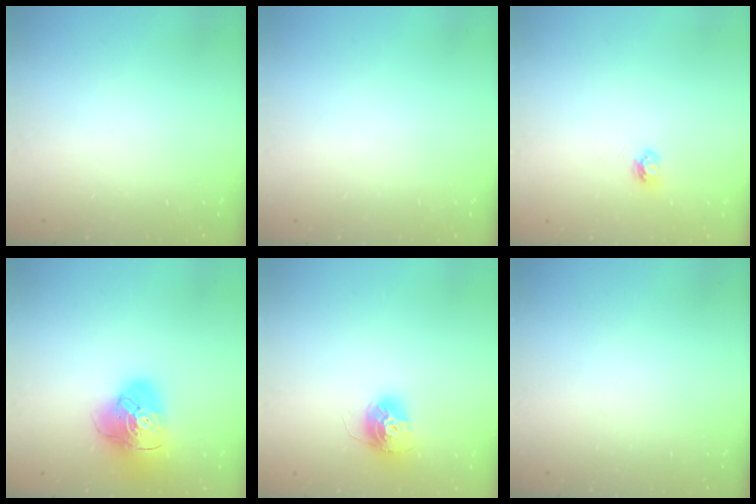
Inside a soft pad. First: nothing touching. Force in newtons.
{"total": 0.0}
{"total": 3.8, "press": 3.8, "slide": 0.5}
{"total": 15.5, "press": 15.4, "slide": 1.8}
{"total": 12.4, "press": 12.4, "slide": 1.0}
{"total": 0.0}